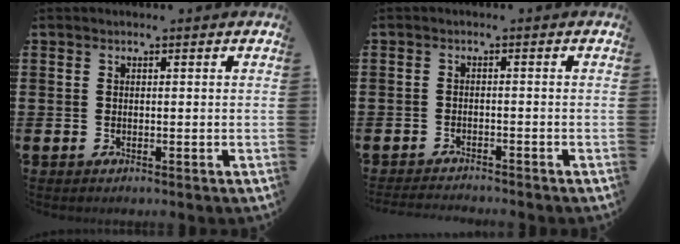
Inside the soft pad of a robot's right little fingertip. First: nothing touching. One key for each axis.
{"total": 1.5, "fx": -1.5, "fy": -0.1, "fz": 0.0, "tx": -0.003, "ty": 0.002, "tz": -0.032}